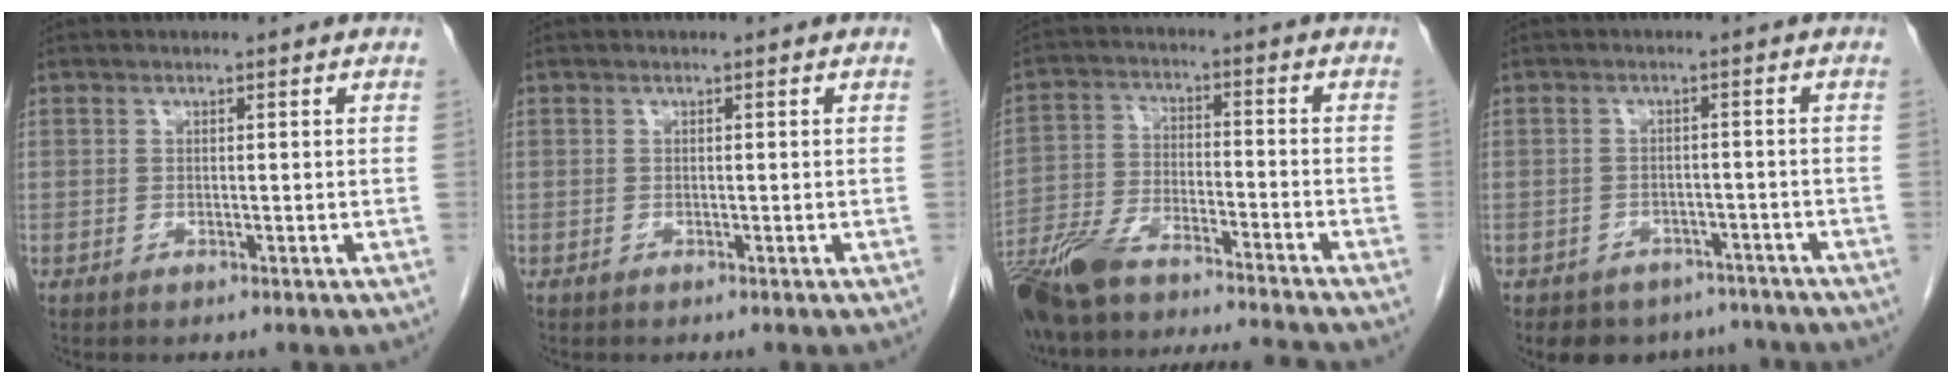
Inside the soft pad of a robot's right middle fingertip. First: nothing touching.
{"total": 0.0}
{"total": 17.0, "force": [-14.9, 1.4, 8.0], "torque": [-0.172, -0.007, -0.258]}
{"total": 7.9, "force": [-6.4, 4.5, 1.1], "torque": [-0.005, 0.012, -0.077]}